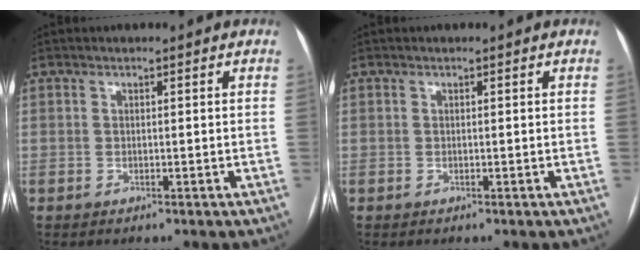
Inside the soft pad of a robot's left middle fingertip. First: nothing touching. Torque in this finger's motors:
{"motor_torque": [0.02, 0.02, 0.00, 0.00]}